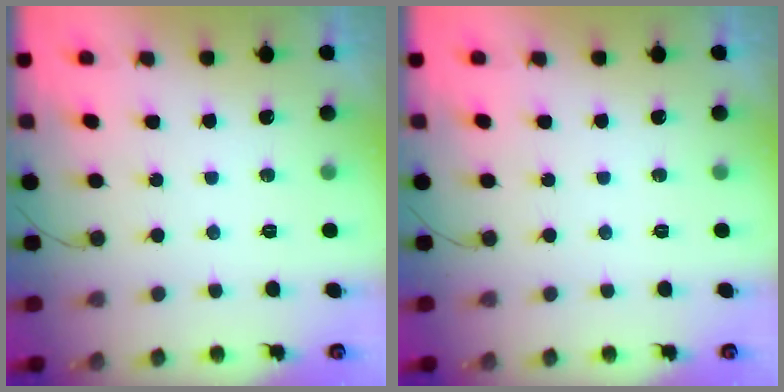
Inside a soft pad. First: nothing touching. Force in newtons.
{"total": 0.0}